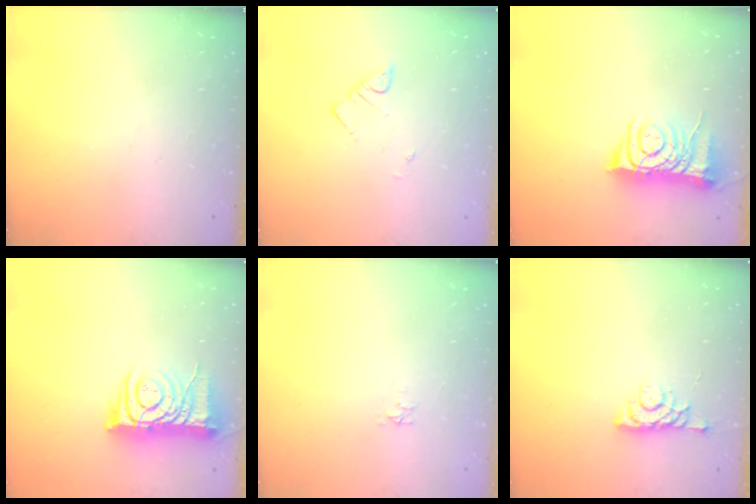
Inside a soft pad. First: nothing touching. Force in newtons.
{"total": 2.8, "press": 2.8, "slide": 0.2}
{"total": 8.9, "press": 8.9, "slide": 1.1}
{"total": 9.4, "press": 9.4, "slide": 1.2}
{"total": 3.7, "press": 3.7, "slide": 0.4}
{"total": 4.2, "press": 4.2, "slide": 0.7}